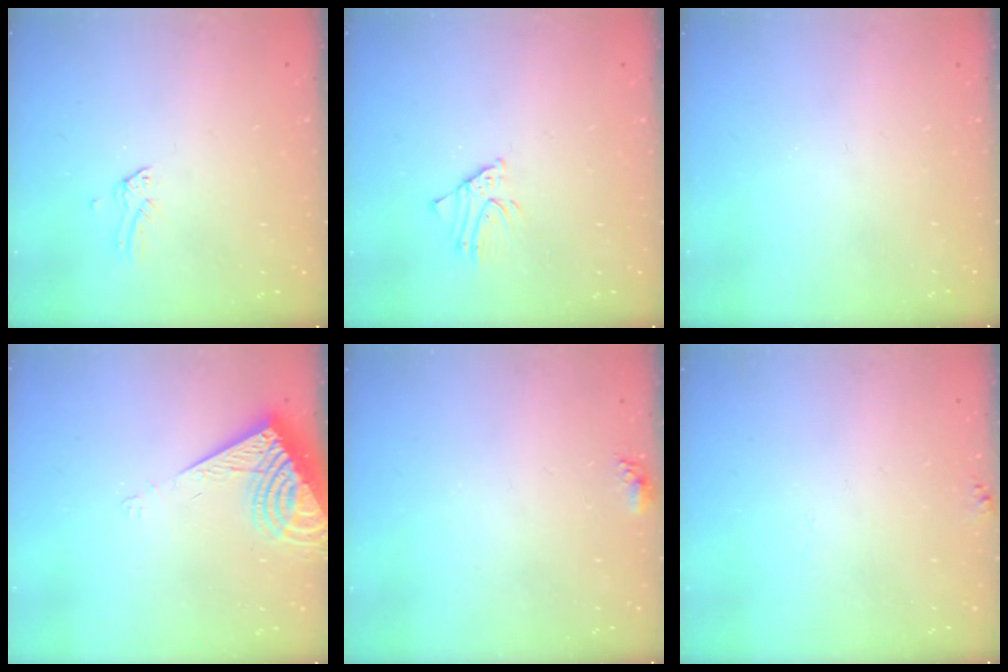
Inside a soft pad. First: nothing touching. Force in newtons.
{"total": 1.5, "press": 1.5, "slide": 0.1}
{"total": 0.0}
{"total": 13.6, "press": 13.4, "slide": 1.8}
{"total": 5.6, "press": 5.5, "slide": 0.7}
{"total": 5.0, "press": 4.9, "slide": 0.5}